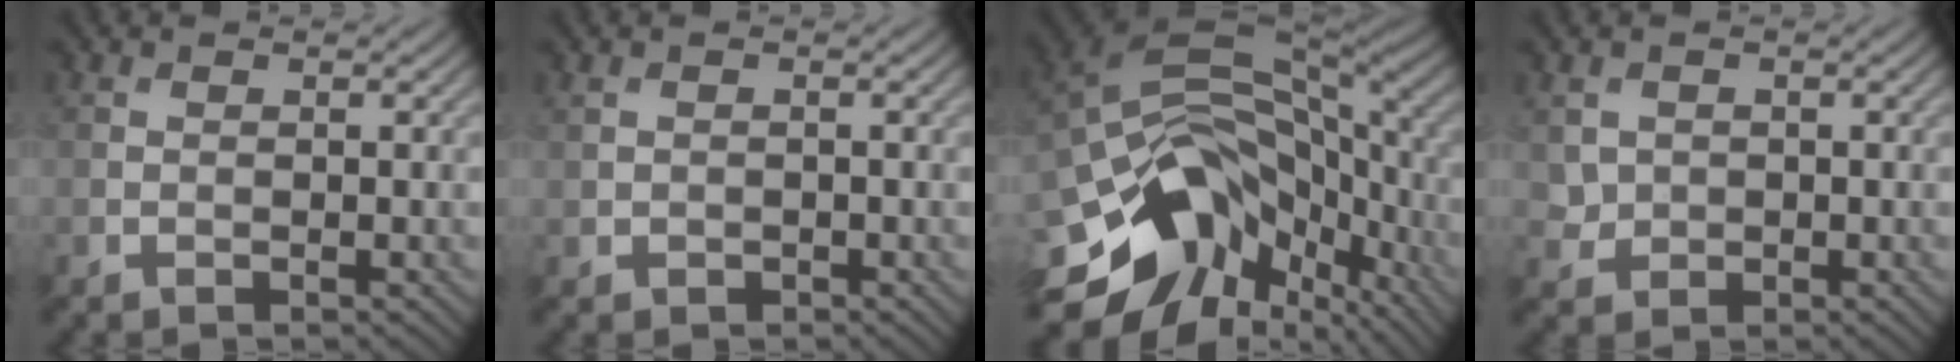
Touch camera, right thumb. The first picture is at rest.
{"total": 0.9, "force": [0.1, 0.8, 0.3], "torque": [-0.008, -0.005, 0.004]}
{"total": 17.7, "force": [-6.4, 11.4, 11.9], "torque": [-0.250, -0.028, -0.098]}
{"total": 1.9, "force": [0.5, 1.8, 0.5], "torque": [-0.019, -0.007, 0.011]}